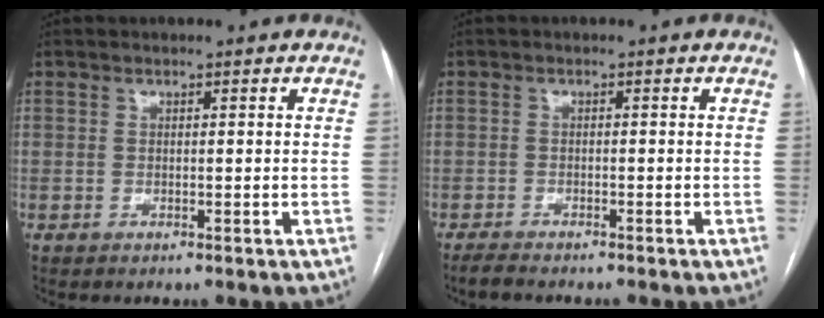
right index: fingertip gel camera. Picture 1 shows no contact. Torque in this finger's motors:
{"motor_torque": [-0.40, -0.47, -0.23, -0.01]}